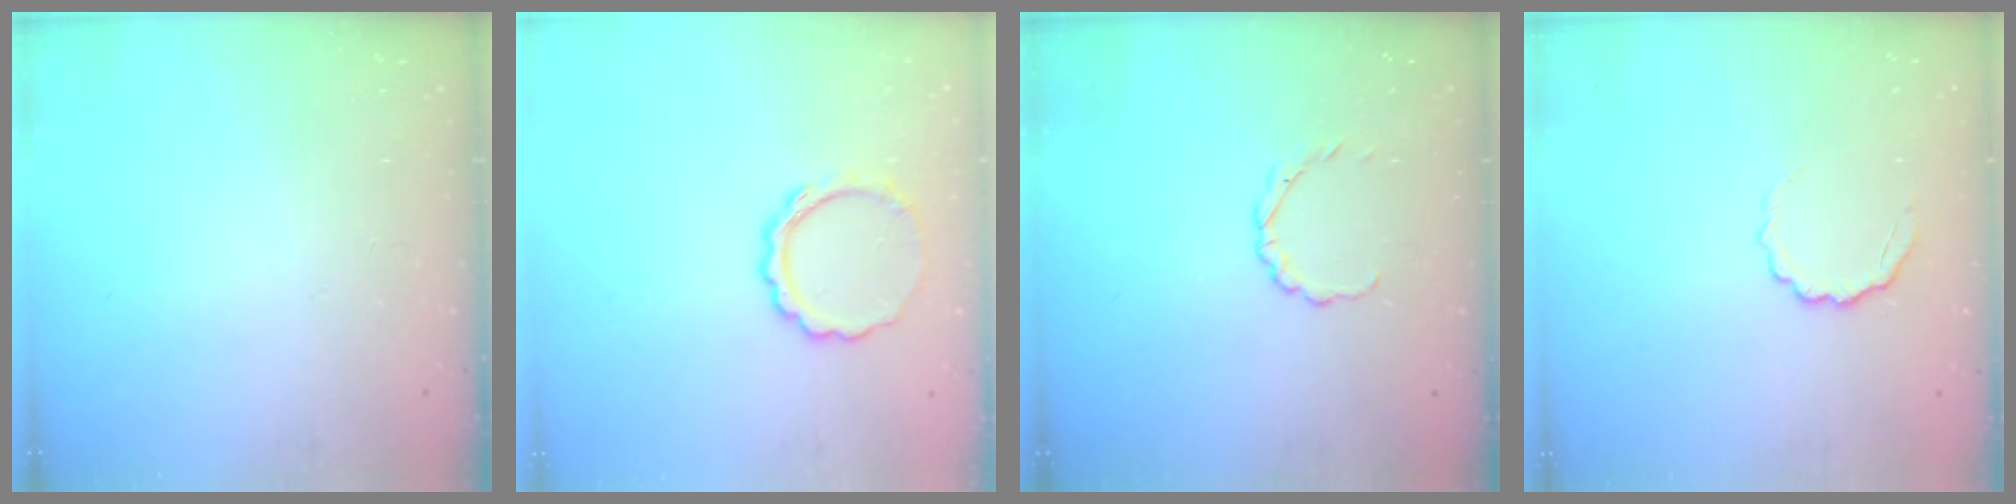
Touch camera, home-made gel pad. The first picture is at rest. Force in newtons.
{"total": 7.6, "press": 7.6, "slide": 0.7}
{"total": 2.4, "press": 2.2, "slide": 0.9}
{"total": 4.7, "press": 4.5, "slide": 1.3}